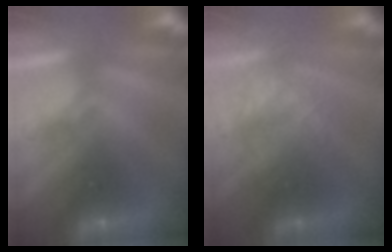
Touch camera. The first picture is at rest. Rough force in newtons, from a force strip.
{"total": 2.6}